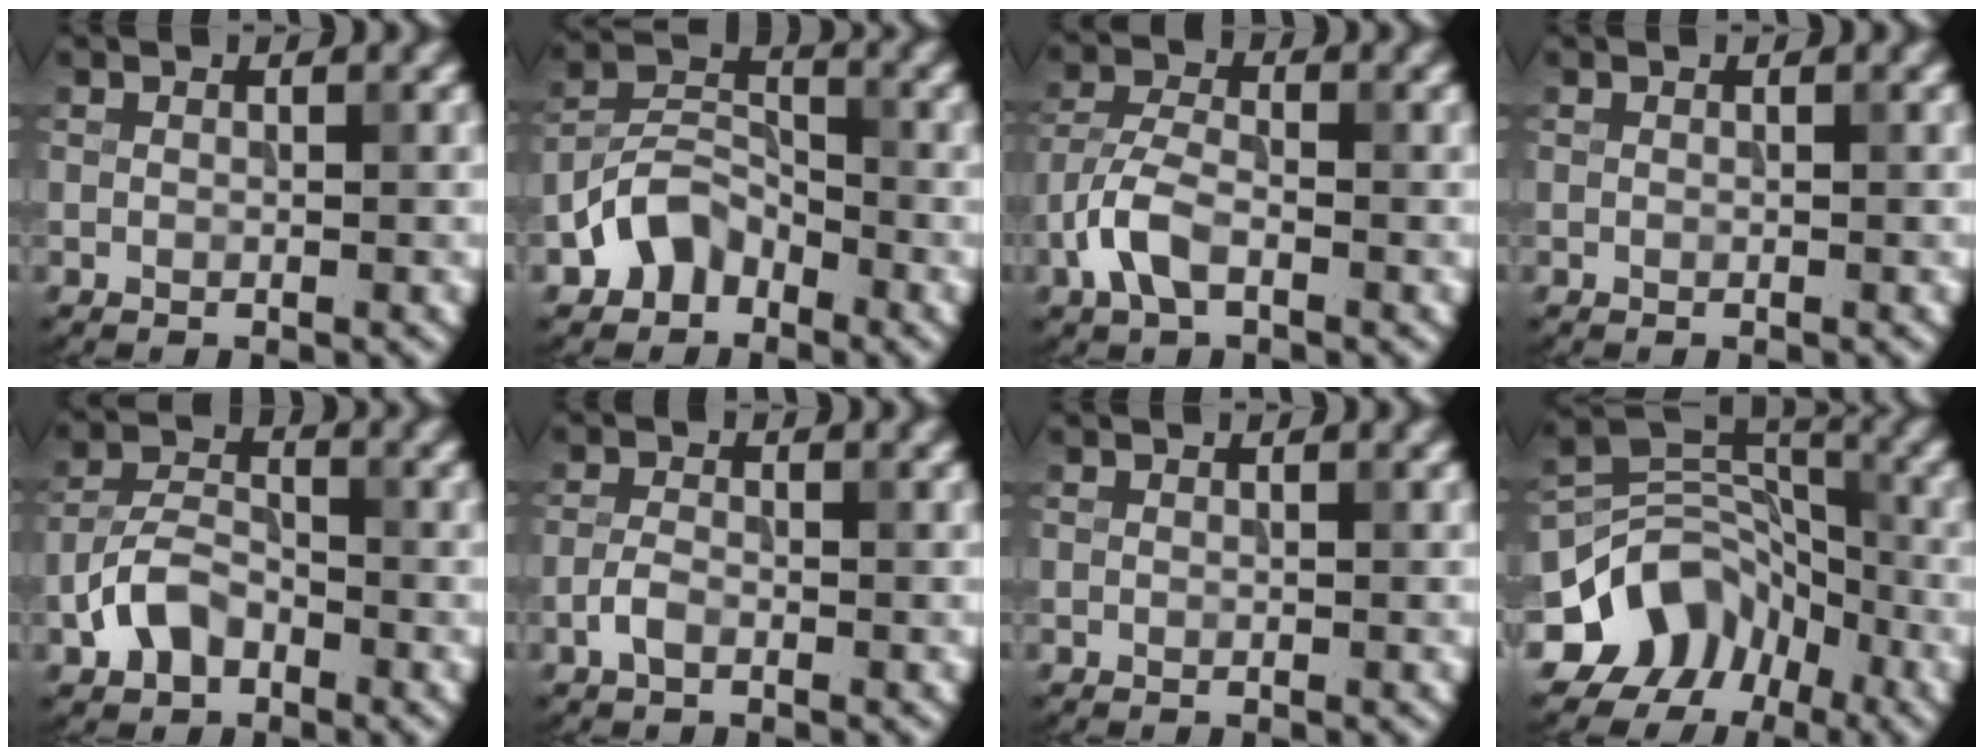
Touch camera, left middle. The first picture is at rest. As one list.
[{"total": 4.3, "force": [-2.6, 2.9, 1.7], "torque": [-0.028, 0.009, -0.060]}, {"total": 3.8, "force": [-1.9, 1.8, 2.7], "torque": [-0.057, 0.005, -0.047]}, {"total": 0.0}, {"total": 4.1, "force": [-2.1, 2.6, 2.4], "torque": [-0.046, 0.008, -0.047]}, {"total": 1.6, "force": [-0.9, 0.8, 1.1], "torque": [-0.023, 0.003, -0.022]}, {"total": 0.0}, {"total": 9.8, "force": [-5.8, 7.3, 3.0], "torque": [-0.047, 0.025, -0.110]}]